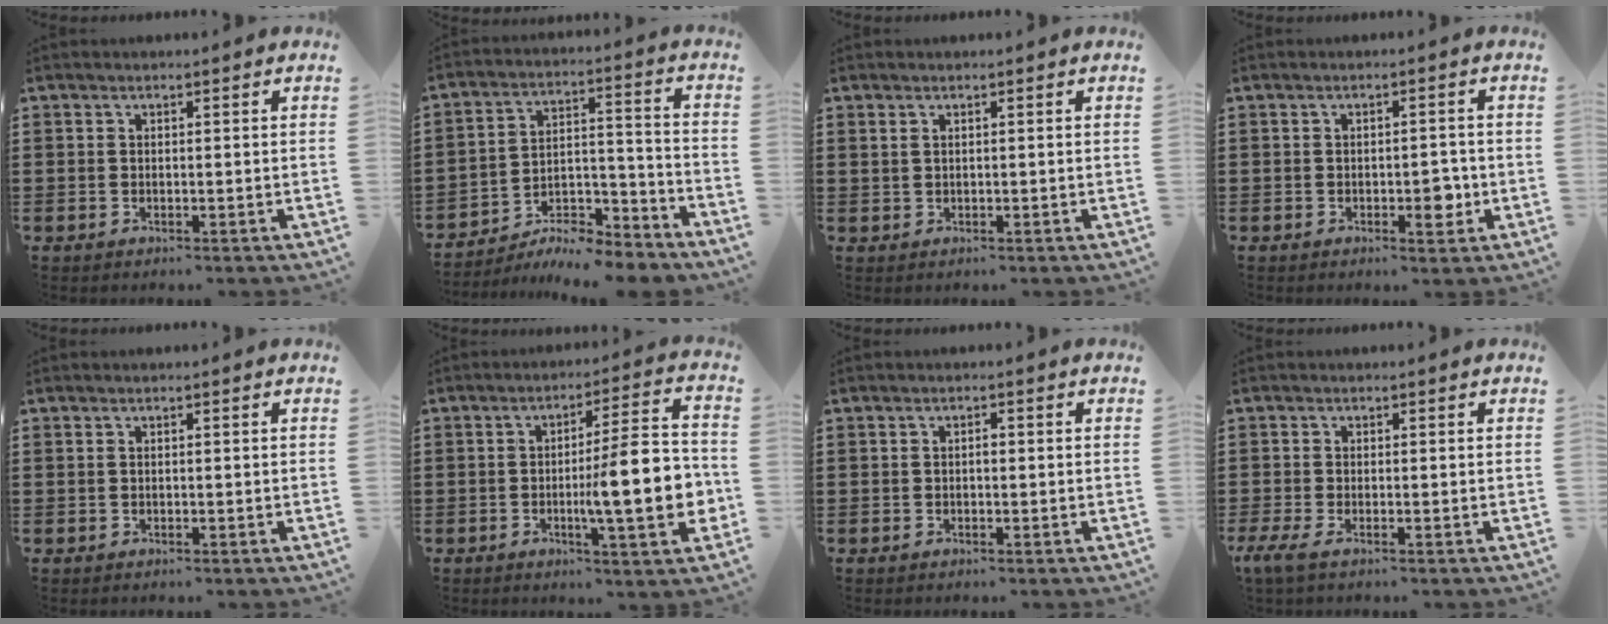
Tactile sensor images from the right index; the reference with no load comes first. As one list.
[{"total": 7.5, "force": [-7.0, 1.4, 2.2], "torque": [-0.025, 0.019, -0.134]}, {"total": 0.7, "force": [0.5, 0.3, 0.3], "torque": [-0.008, 0.001, 0.010]}, {"total": 3.9, "force": [-1.1, 1.7, 3.3], "torque": [-0.047, 0.001, -0.019]}, {"total": 0.0}, {"total": 12.2, "force": [-2.2, 2.1, 11.8], "torque": [-0.157, -0.016, -0.044]}, {"total": 0.9, "force": [0.0, 0.4, 0.8], "torque": [-0.015, 0.002, -0.001]}, {"total": 1.6, "force": [-0.5, 0.3, 1.5], "torque": [-0.043, -0.009, -0.014]}]